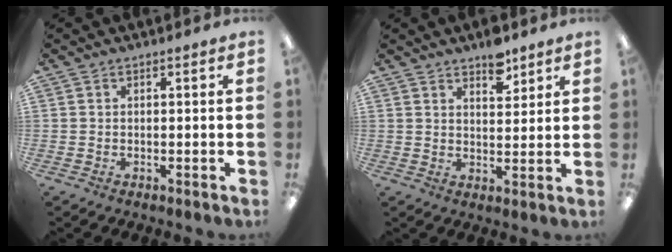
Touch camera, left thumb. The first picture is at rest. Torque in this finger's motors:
{"motor_torque": [0.45, 0.17, 0.47, -0.20, 0.00]}